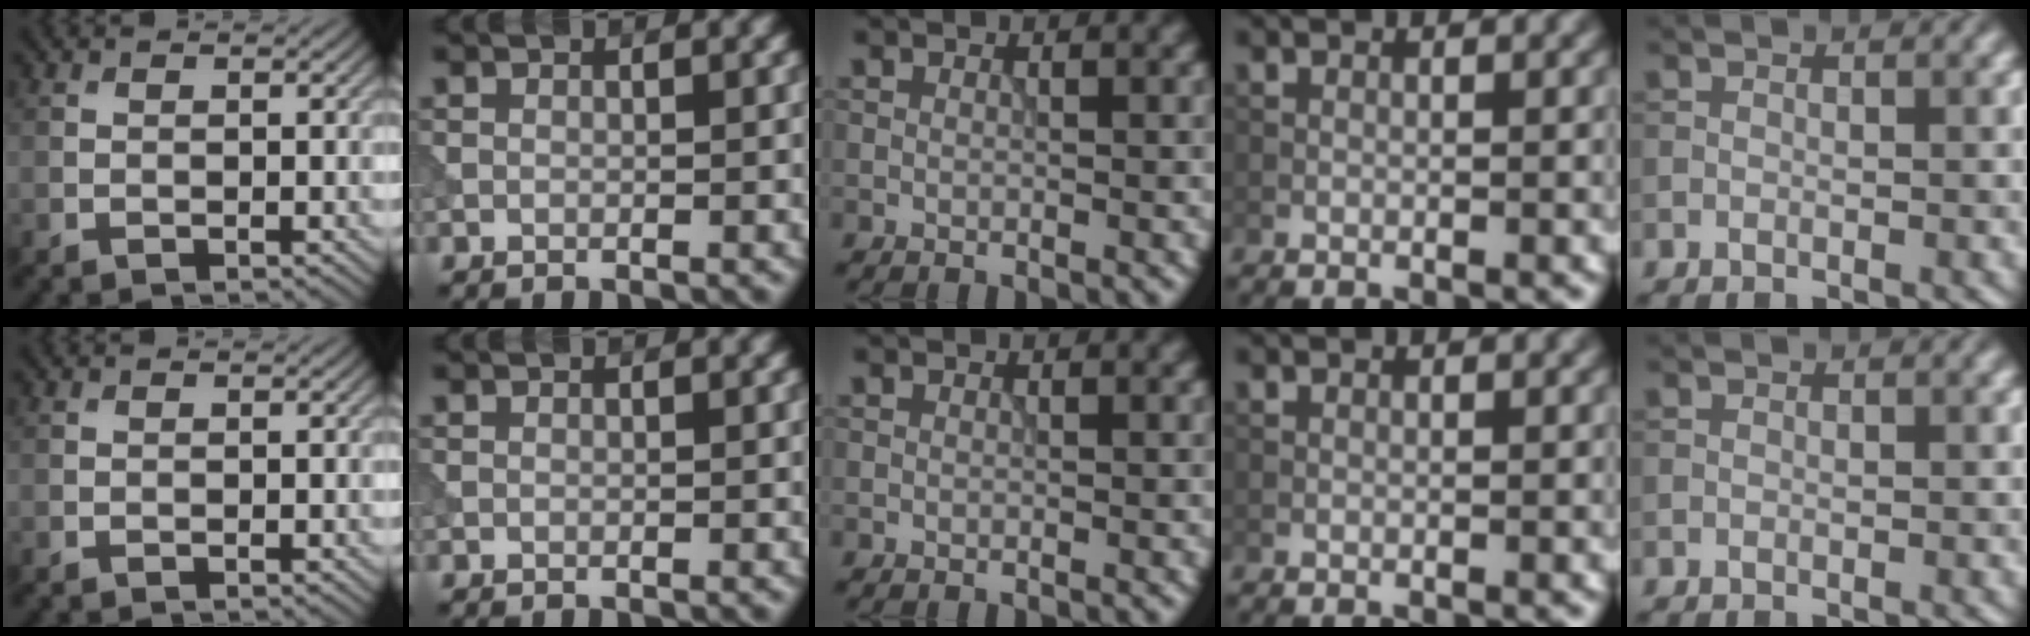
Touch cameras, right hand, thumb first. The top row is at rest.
{}